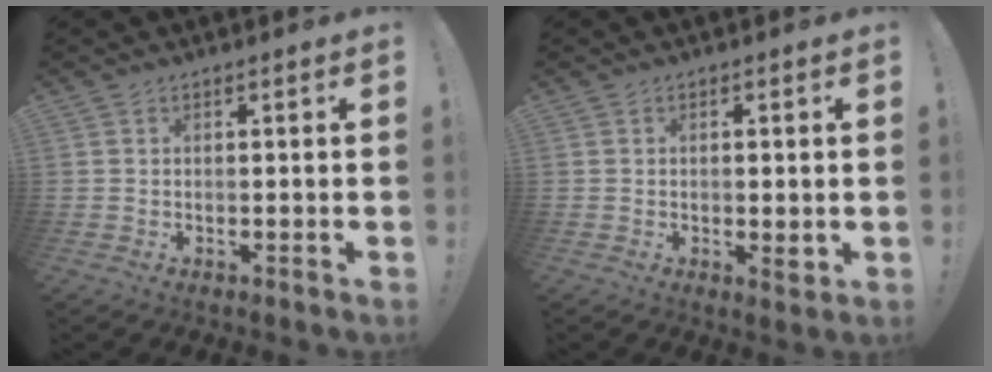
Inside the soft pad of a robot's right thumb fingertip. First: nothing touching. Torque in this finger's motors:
{"motor_torque": [0.28, -0.33, -0.14, 0.34, -0.01]}